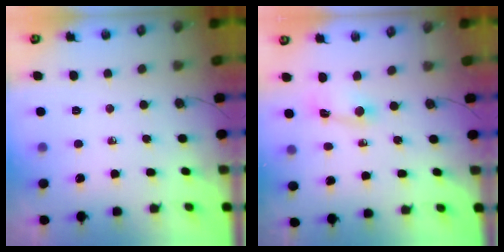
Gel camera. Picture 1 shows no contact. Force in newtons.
{"total": 2.4, "press": 2.4, "slide": 0.3}